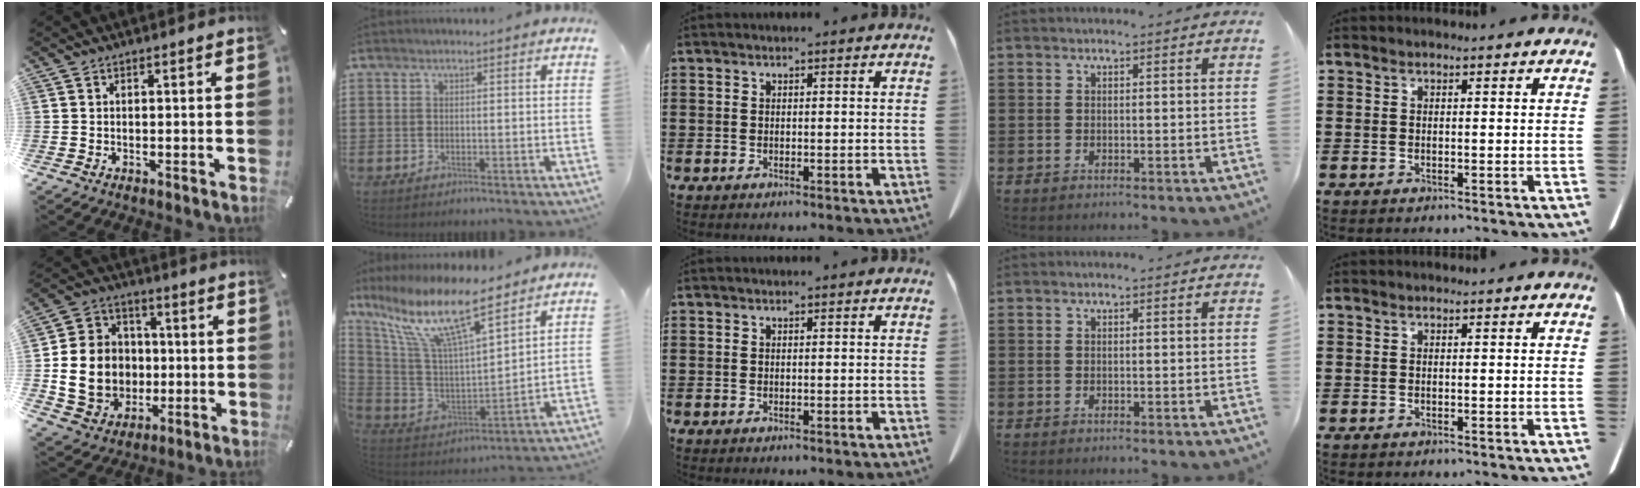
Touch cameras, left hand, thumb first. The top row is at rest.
{"thumb": {"total": 15.1, "force": [-1.8, 13.5, 6.7], "torque": [-0.136, 0.015, -0.021]}, "index": {"total": 14.2, "force": [9.1, 3.2, 10.4], "torque": [-0.238, -0.047, 0.151]}}